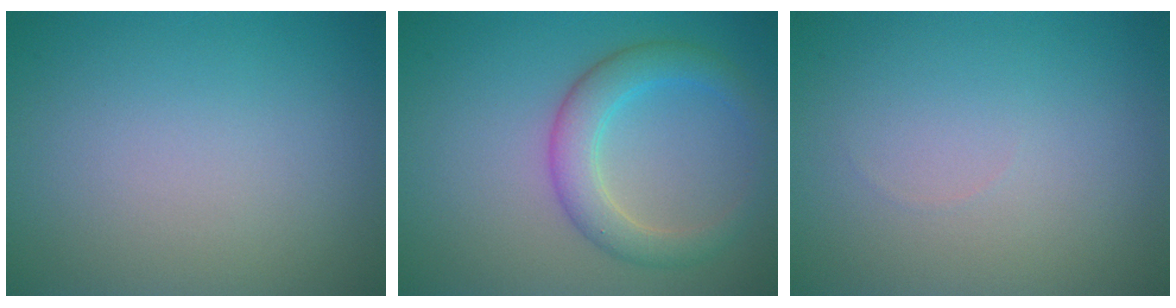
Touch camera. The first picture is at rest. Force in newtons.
{"total": 3.9, "press": 3.9, "slide": 0.0}
{"total": 0.0}